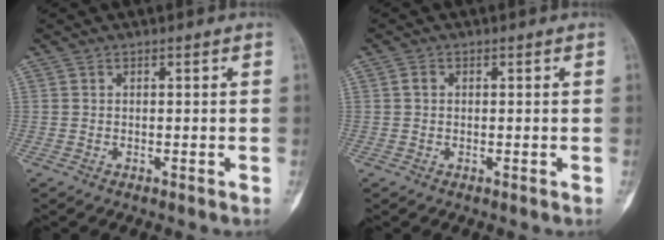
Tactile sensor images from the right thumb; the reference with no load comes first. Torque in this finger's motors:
{"motor_torque": [-0.64, -0.12, -0.09, 0.14, -0.04]}